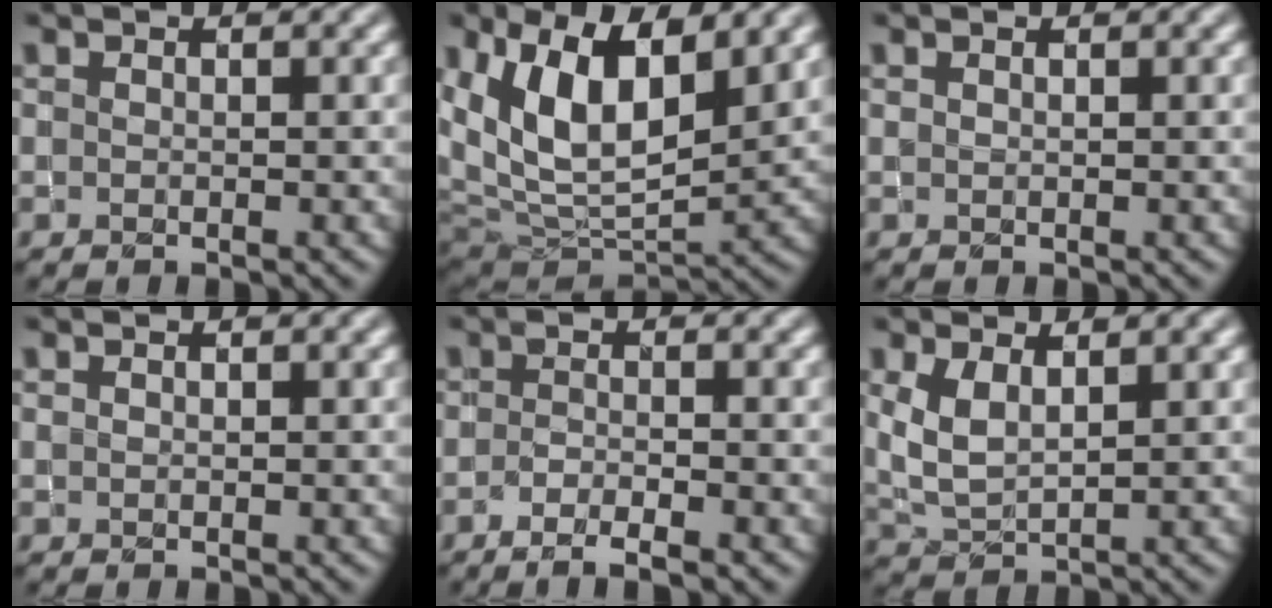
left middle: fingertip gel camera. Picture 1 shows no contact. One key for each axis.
{"total": 11.7, "fx": 4.5, "fy": 6.0, "fz": 9.0, "tx": -0.167, "ty": -0.007, "tz": 0.087}
{"total": 0.0}
{"total": 0.0}
{"total": 2.8, "fx": -1.8, "fy": 0.5, "fz": 2.0, "tx": -0.037, "ty": -0.002, "tz": -0.033}
{"total": 3.5, "fx": 1.5, "fy": 1.7, "fz": 2.6, "tx": -0.068, "ty": 0.002, "tz": 0.036}